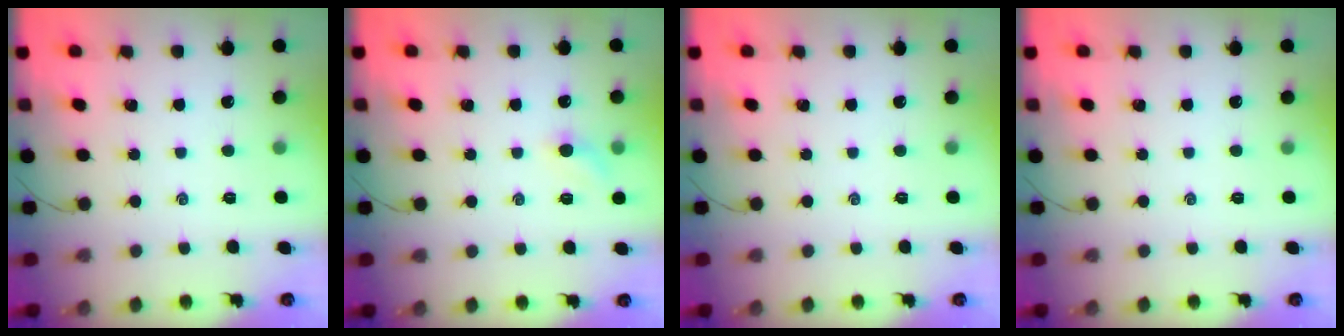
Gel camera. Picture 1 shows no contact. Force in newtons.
{"total": 4.4, "press": 4.3, "slide": 1.0}
{"total": 0.0}
{"total": 0.0}